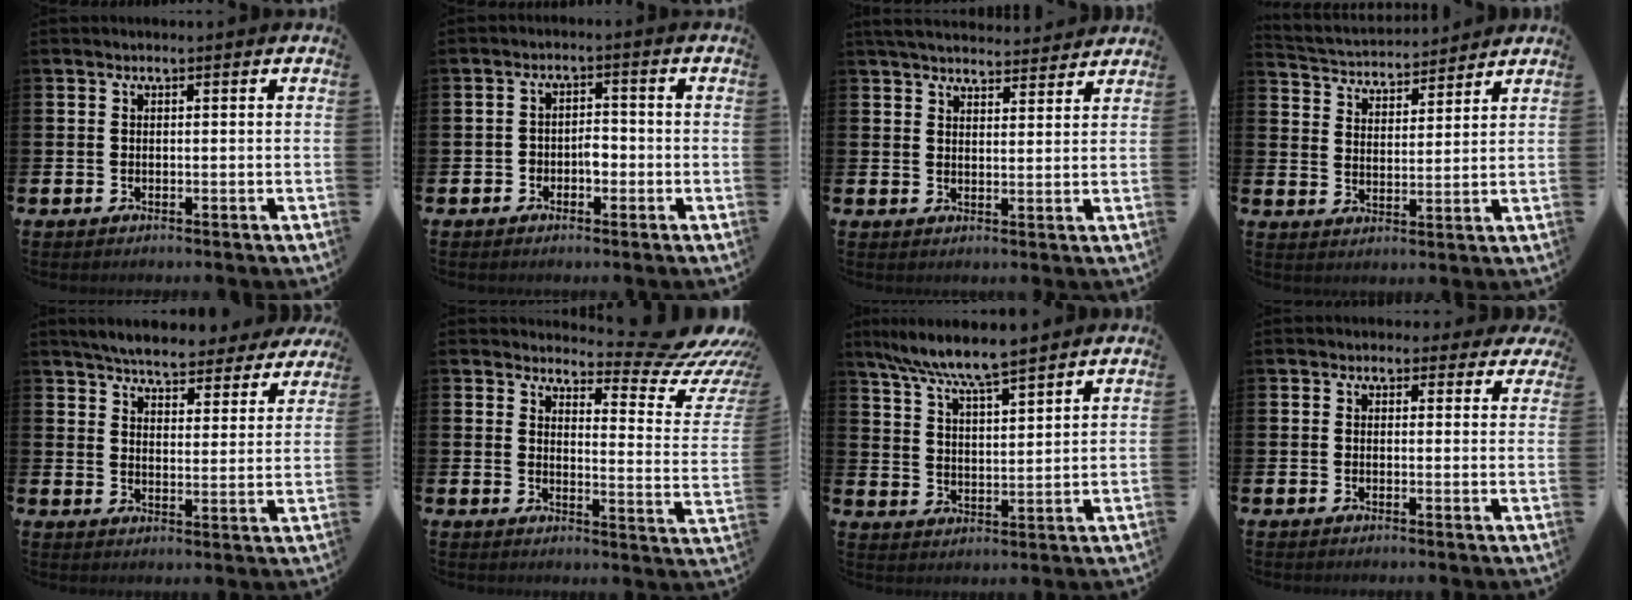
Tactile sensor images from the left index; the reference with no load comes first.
{"total": 2.4, "force": [-1.1, 1.5, 1.5], "torque": [-0.029, 0.007, -0.025]}
{"total": 4.8, "force": [4.7, 0.8, 0.6], "torque": [-0.023, -0.025, 0.085]}
{"total": 4.1, "force": [4.0, 1.0, -0.2], "torque": [-0.022, -0.031, 0.068]}
{"total": 5.7, "force": [5.6, 0.6, 1.1], "torque": [-0.042, -0.036, 0.096]}
{"total": 6.7, "force": [6.0, 1.3, 2.7], "torque": [-0.036, -0.059, 0.093]}
{"total": 7.5, "force": [7.0, 0.2, 2.8], "torque": [-0.081, -0.032, 0.125]}
{"total": 1.8, "force": [1.3, 1.2, 0.1], "torque": [0.008, -0.002, 0.018]}